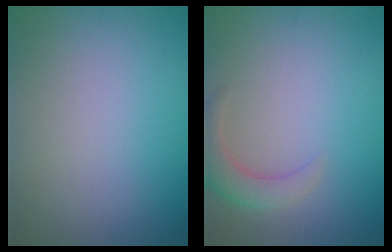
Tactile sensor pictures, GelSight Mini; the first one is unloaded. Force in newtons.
{"total": 2.7, "press": 2.7, "slide": 0.3}